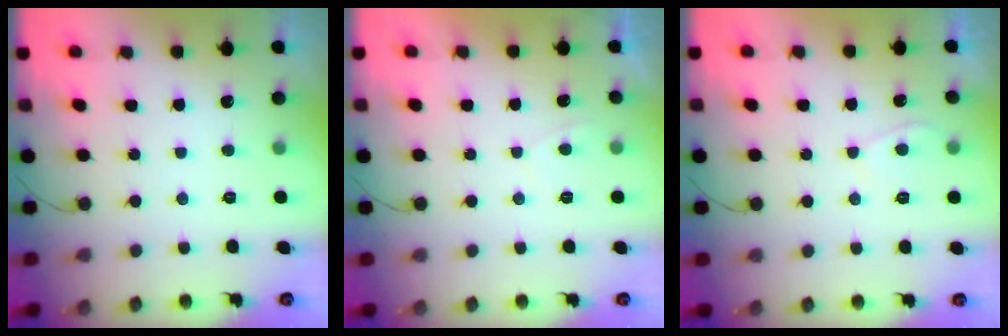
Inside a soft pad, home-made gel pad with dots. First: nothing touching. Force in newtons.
{"total": 0.7, "press": 0.5, "slide": 0.5}
{"total": 4.0, "press": 4.0, "slide": 0.5}